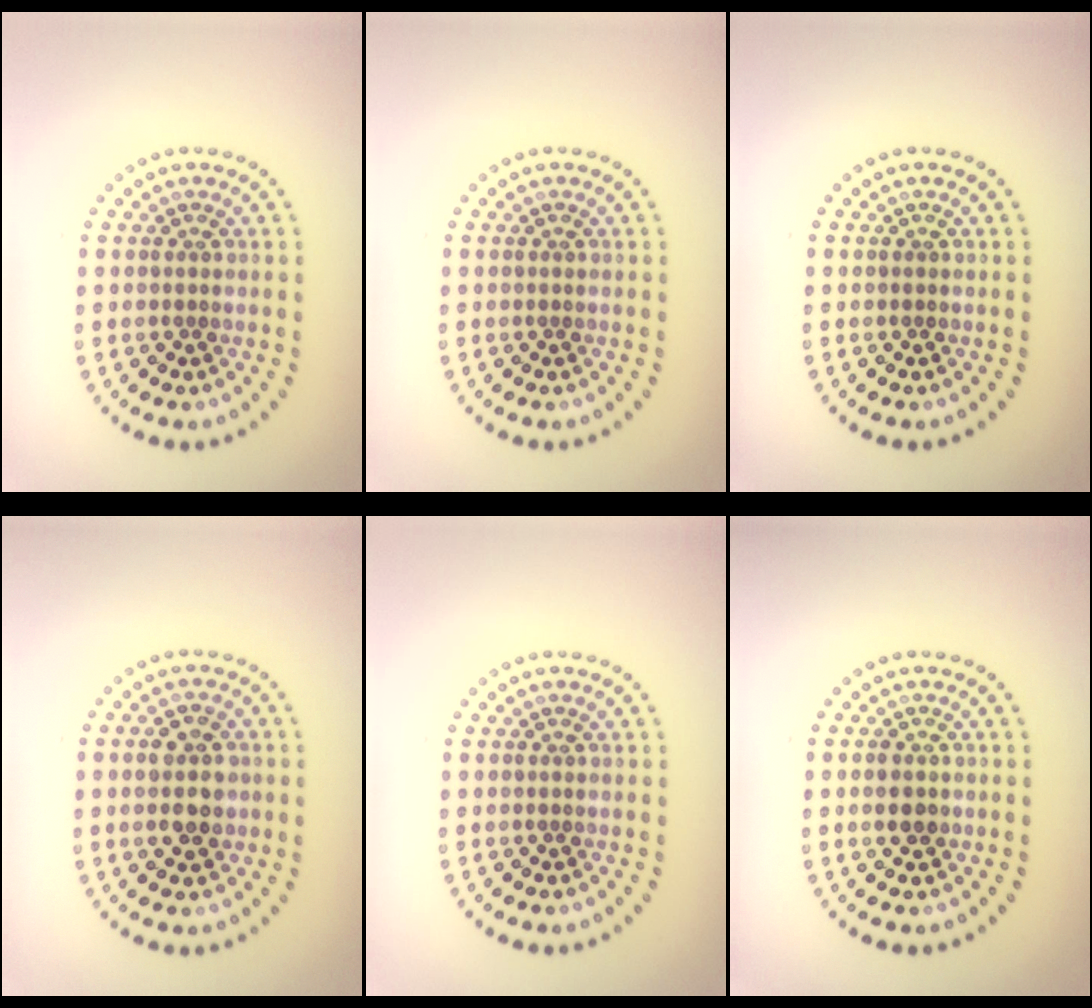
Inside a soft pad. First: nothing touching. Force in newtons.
{"total": 0.0}
{"total": 0.0}
{"total": 3.8, "press": 3.8, "slide": 0.2}
{"total": 0.0}
{"total": 1.3, "press": 1.3, "slide": 0.1}